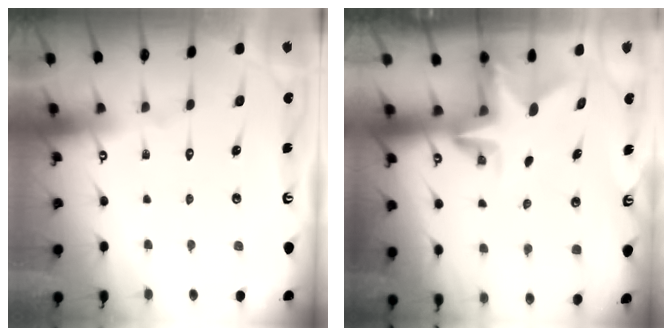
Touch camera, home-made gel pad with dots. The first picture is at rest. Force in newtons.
{"total": 3.5, "press": 3.5, "slide": 0.3}